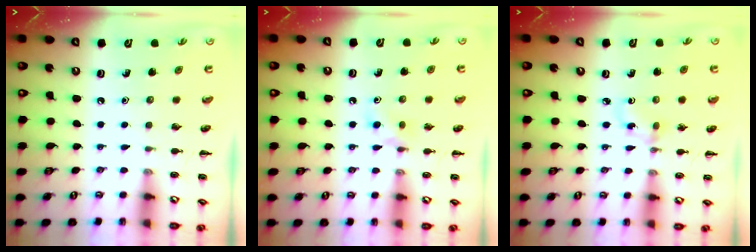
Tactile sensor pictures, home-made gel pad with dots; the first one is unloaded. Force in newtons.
{"total": 4.7, "press": 4.5, "slide": 1.2}
{"total": 2.9, "press": 2.7, "slide": 1.2}